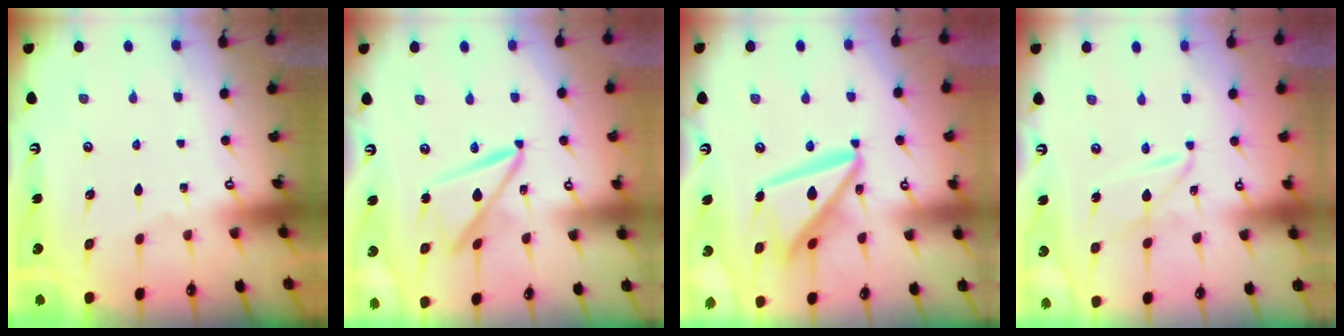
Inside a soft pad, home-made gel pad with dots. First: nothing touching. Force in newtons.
{"total": 11.5, "press": 11.5, "slide": 1.1}
{"total": 15.8, "press": 15.7, "slide": 1.6}
{"total": 3.8, "press": 3.8, "slide": 0.4}